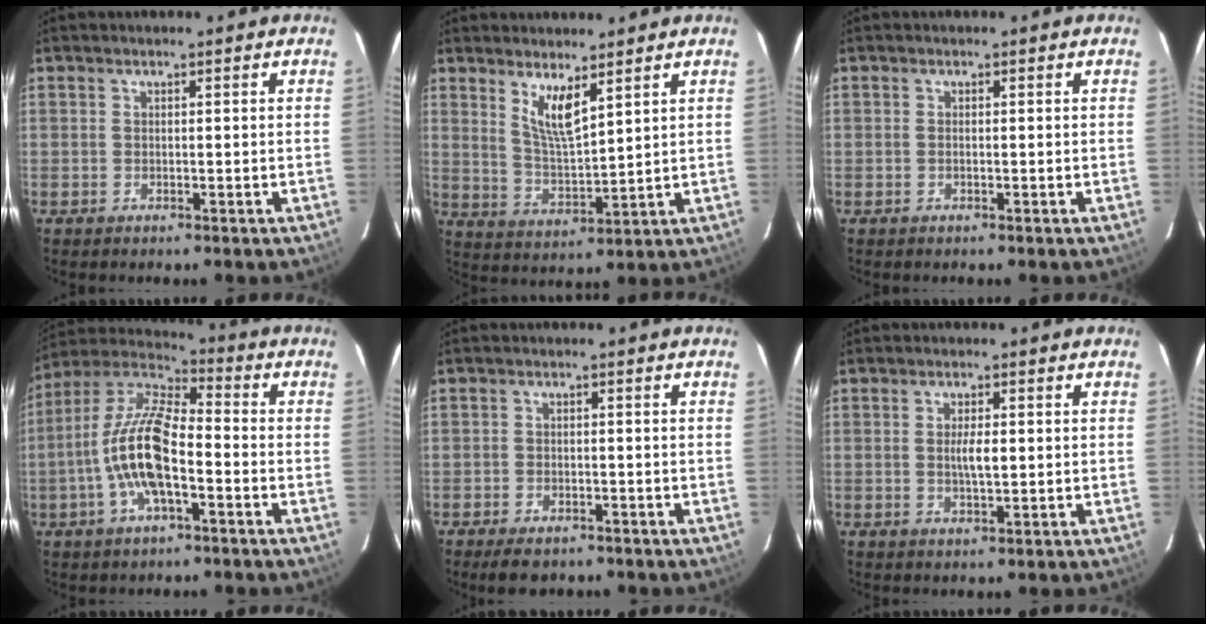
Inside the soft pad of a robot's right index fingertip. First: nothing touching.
{"total": 6.8, "force": [4.3, 1.4, 5.1], "torque": [-0.097, -0.011, 0.087]}
{"total": 0.0}
{"total": 14.4, "force": [-4.2, 5.0, 12.8], "torque": [-0.257, 0.003, -0.085]}
{"total": 5.2, "force": [-4.0, 2.5, 2.3], "torque": [-0.054, -0.004, -0.058]}
{"total": 3.2, "force": [0.1, 1.0, 3.1], "torque": [-0.055, -0.001, 0.003]}